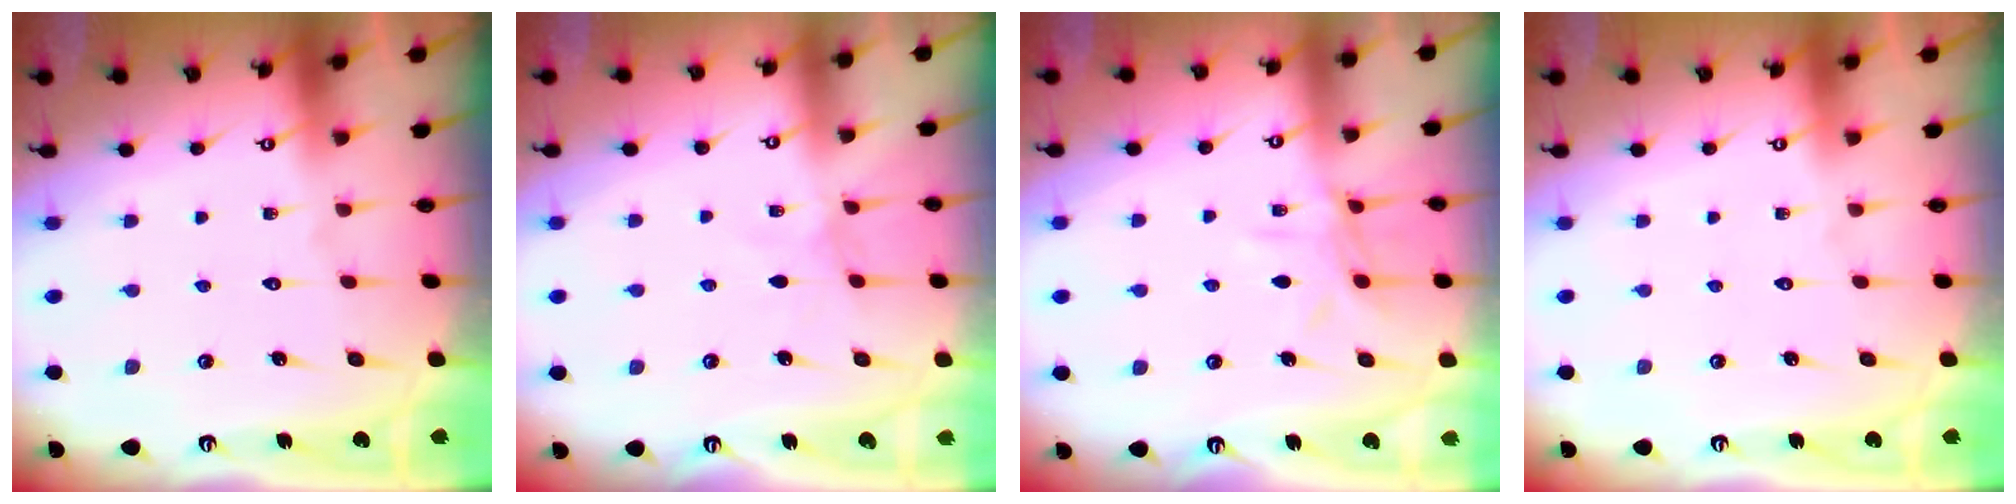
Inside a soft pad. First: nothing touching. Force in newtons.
{"total": 2.3, "press": 2.3, "slide": 0.4}
{"total": 7.5, "press": 7.5, "slide": 0.6}
{"total": 0.0}